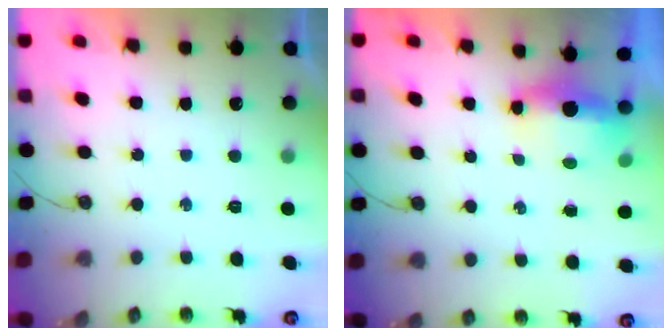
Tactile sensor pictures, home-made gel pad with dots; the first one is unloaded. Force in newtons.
{"total": 8.2, "press": 5.7, "slide": 6.0}